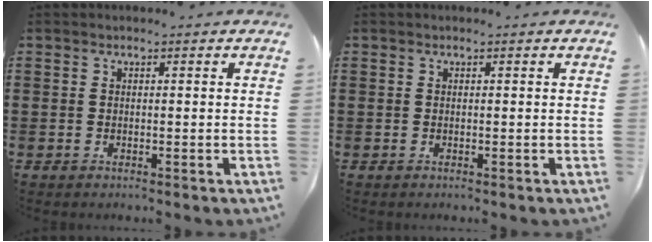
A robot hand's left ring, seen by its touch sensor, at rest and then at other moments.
{"total": 0.0}